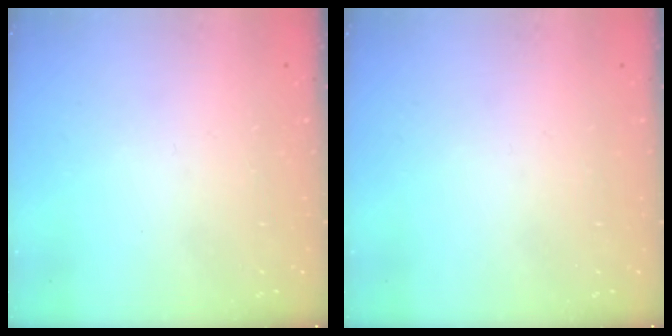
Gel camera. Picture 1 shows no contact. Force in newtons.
{"total": 0.0}